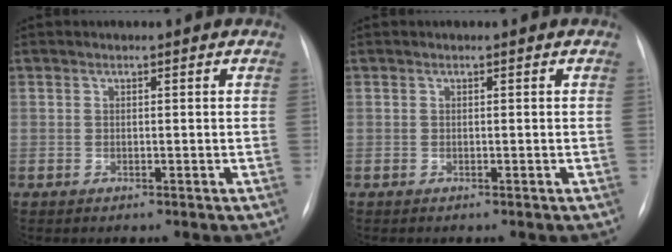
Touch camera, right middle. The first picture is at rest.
{"total": 0.0}